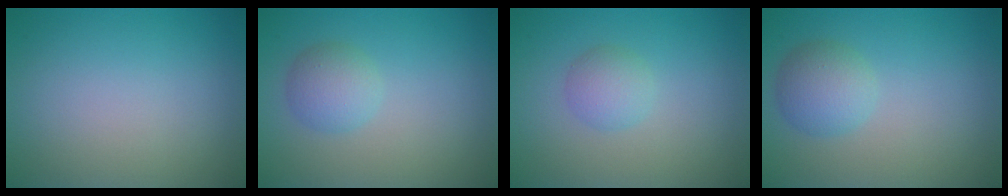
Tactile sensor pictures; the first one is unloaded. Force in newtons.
{"total": 2.5, "press": 2.5, "slide": 0.1}
{"total": 2.0, "press": 2.0, "slide": 0.0}
{"total": 2.9, "press": 2.9, "slide": 0.1}